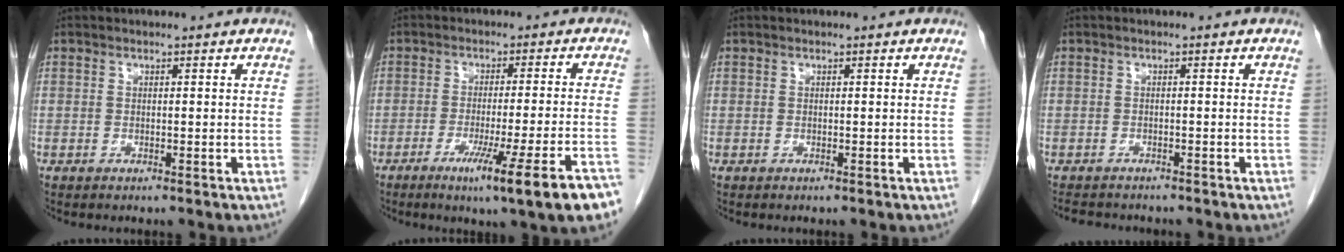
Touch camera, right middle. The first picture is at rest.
{"total": 15.1, "force": [-9.3, -1.2, 11.8], "torque": [-0.124, -0.023, -0.130]}
{"total": 0.0}
{"total": 5.0, "force": [-4.5, 1.4, 1.5], "torque": [-0.027, -0.010, -0.063]}